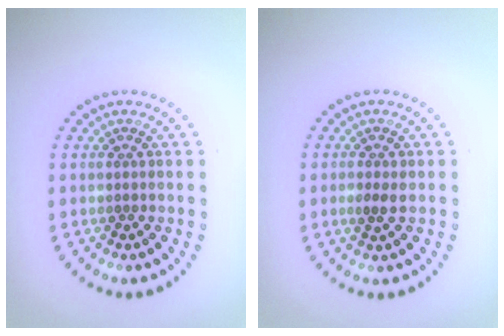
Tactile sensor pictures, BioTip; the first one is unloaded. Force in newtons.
{"total": 1.3, "press": 1.3, "slide": 0.2}